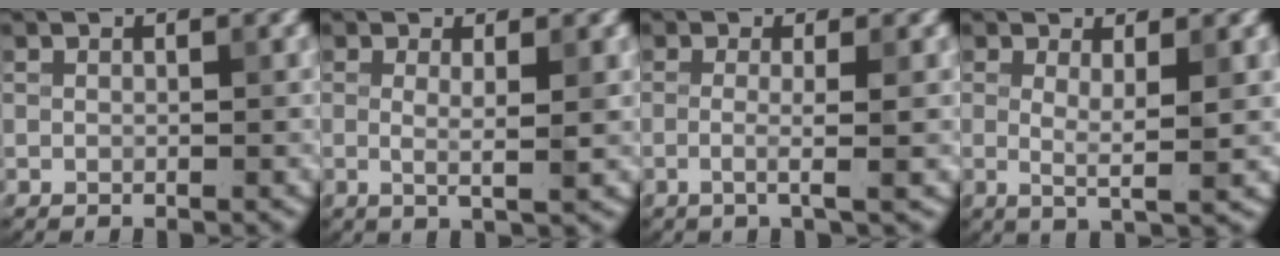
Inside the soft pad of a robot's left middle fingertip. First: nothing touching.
{"total": 2.2, "force": [0.2, 0.3, 2.2], "torque": [-0.035, -0.008, 0.000]}
{"total": 2.4, "force": [-0.3, 0.6, 2.3], "torque": [-0.037, -0.007, -0.014]}
{"total": 2.6, "force": [0.4, 0.4, 2.6], "torque": [-0.044, -0.012, 0.006]}